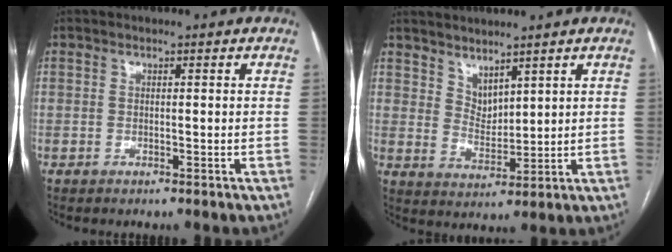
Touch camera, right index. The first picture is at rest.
{"total": 4.6, "force": [3.9, 1.9, 1.5], "torque": [-0.026, -0.006, 0.084]}